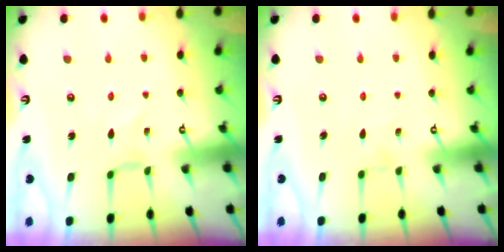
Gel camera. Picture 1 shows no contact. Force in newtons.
{"total": 0.0}